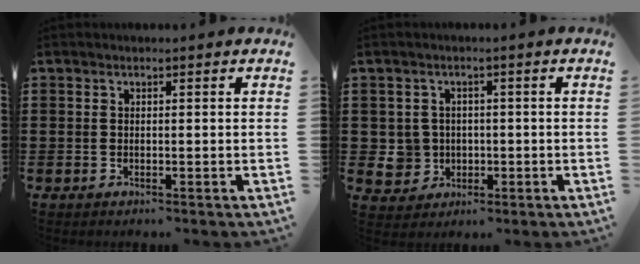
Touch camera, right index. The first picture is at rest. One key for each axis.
{"total": 3.9, "fx": -0.4, "fy": 3.8, "fz": 0.6, "tx": -0.035, "ty": 0.007, "tz": -0.012}